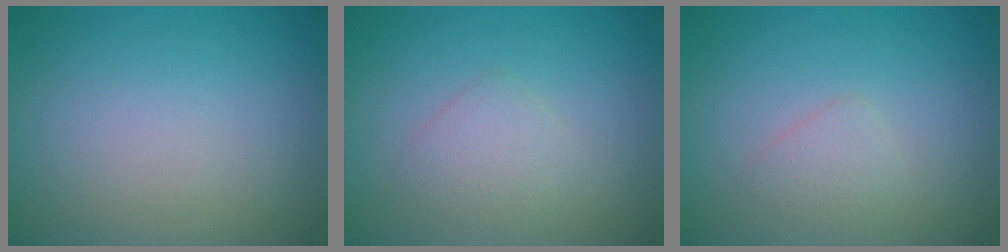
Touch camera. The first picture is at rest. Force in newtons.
{"total": 1.9, "press": 1.9, "slide": 0.1}
{"total": 1.3, "press": 1.3, "slide": 0.1}